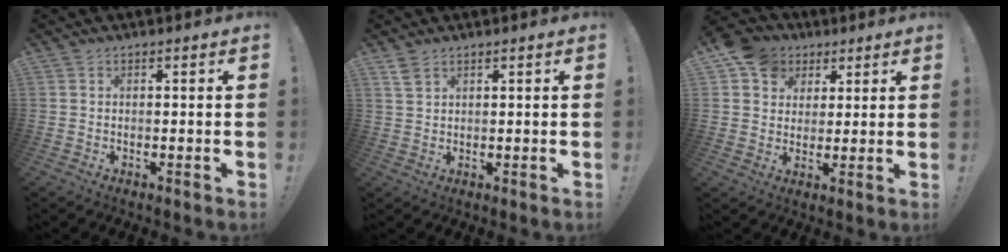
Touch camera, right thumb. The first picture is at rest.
{"total": 2.9, "force": [2.1, 1.3, 1.5], "torque": [-0.027, -0.009, 0.039]}
{"total": 9.4, "force": [4.6, 7.8, 2.7], "torque": [-0.040, -0.024, 0.091]}